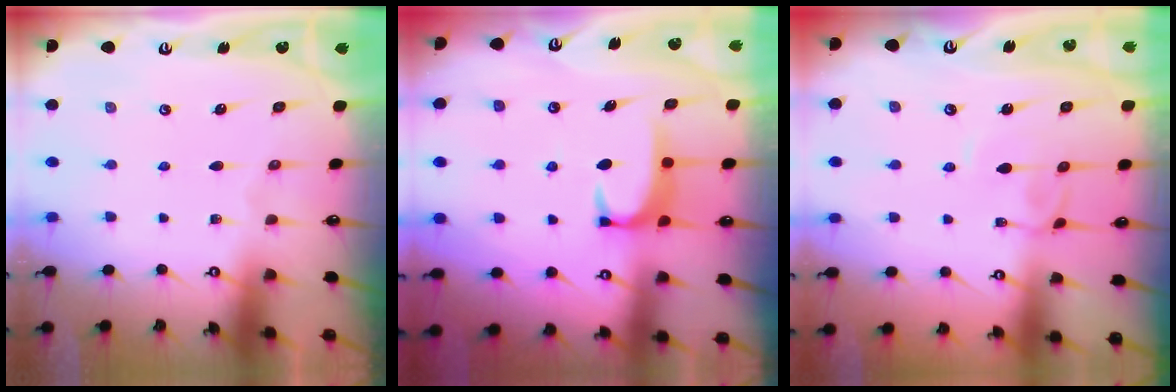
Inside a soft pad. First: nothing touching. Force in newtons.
{"total": 2.4, "press": 2.4, "slide": 0.6}
{"total": 2.7, "press": 2.7, "slide": 0.2}